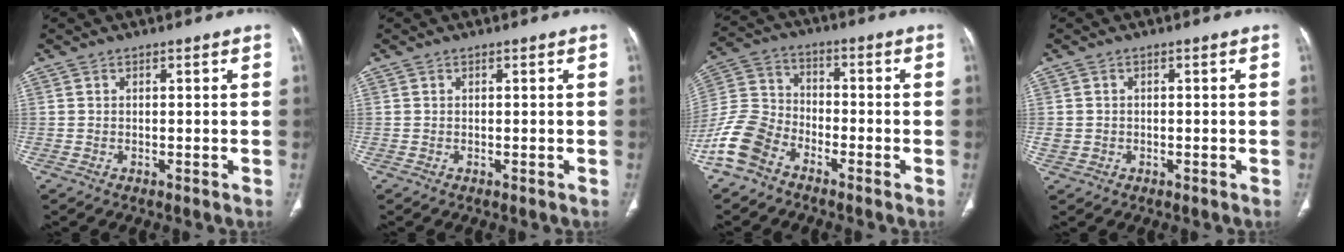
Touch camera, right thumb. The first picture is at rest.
{"total": 0.0}
{"total": 10.2, "force": [-6.6, 6.3, 4.5], "torque": [-0.095, 0.038, -0.145]}
{"total": 2.1, "force": [-0.3, 1.9, 0.8], "torque": [-0.010, 0.007, -0.001]}